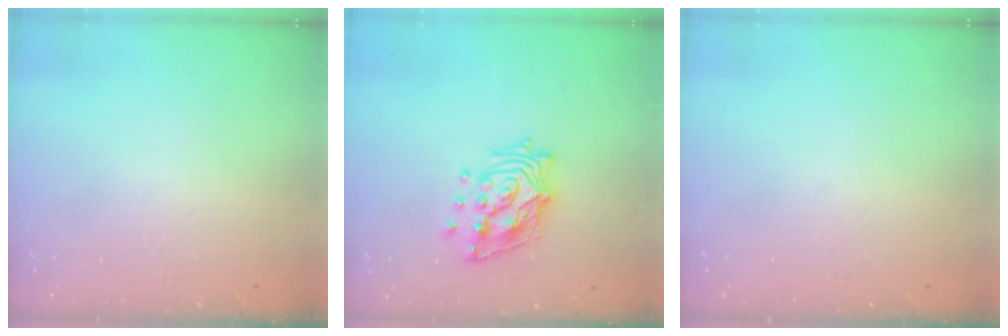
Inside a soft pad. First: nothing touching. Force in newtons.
{"total": 14.9, "press": 14.8, "slide": 2.0}
{"total": 0.0}